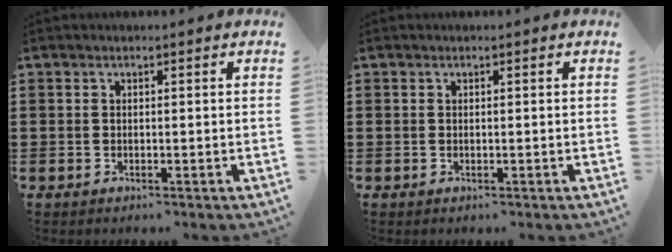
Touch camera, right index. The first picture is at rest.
{"total": 0.0}